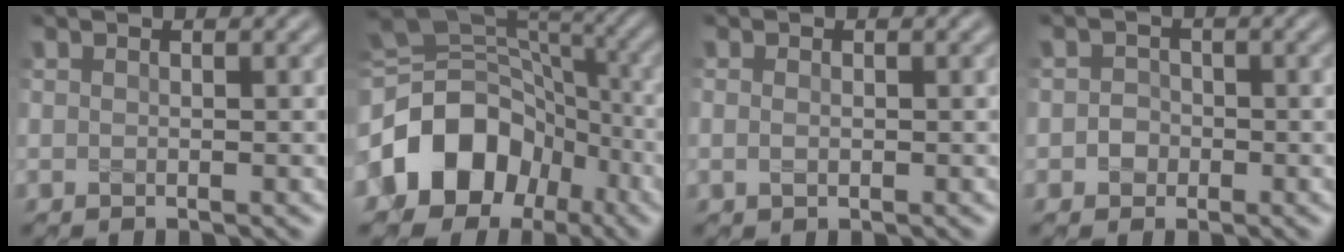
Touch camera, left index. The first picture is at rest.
{"total": 12.0, "force": [-4.3, 9.2, 6.3], "torque": [-0.127, -0.001, -0.085]}
{"total": 0.9, "force": [0.0, 0.6, 0.7], "torque": [-0.016, -0.001, -0.001]}
{"total": 1.6, "force": [-0.4, 1.5, 0.5], "torque": [0.004, 0.001, -0.015]}